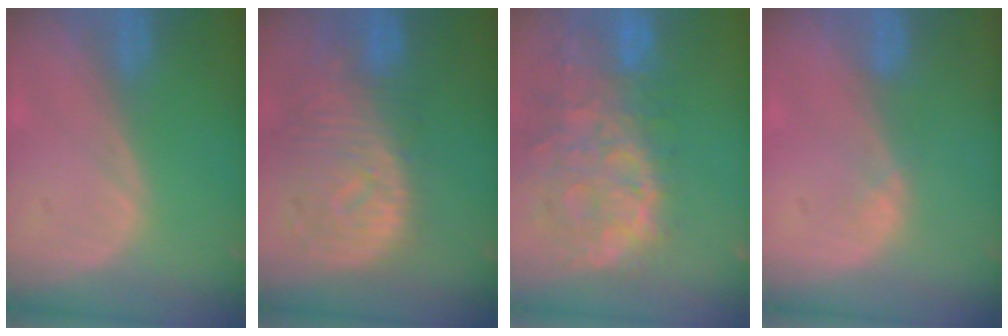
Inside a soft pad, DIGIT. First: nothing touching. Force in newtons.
{"total": 11.3, "press": 9.9, "slide": 5.4}
{"total": 13.6, "press": 11.1, "slide": 7.8}
{"total": 1.3, "press": 1.1, "slide": 0.8}